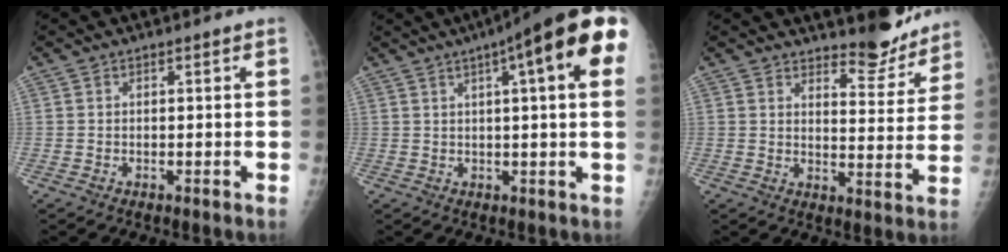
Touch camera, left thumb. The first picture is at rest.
{"total": 18.1, "force": [7.2, 3.2, 16.4], "torque": [-0.223, 0.015, 0.088]}
{"total": 8.8, "force": [8.2, 2.3, 2.1], "torque": [-0.002, -0.080, 0.112]}